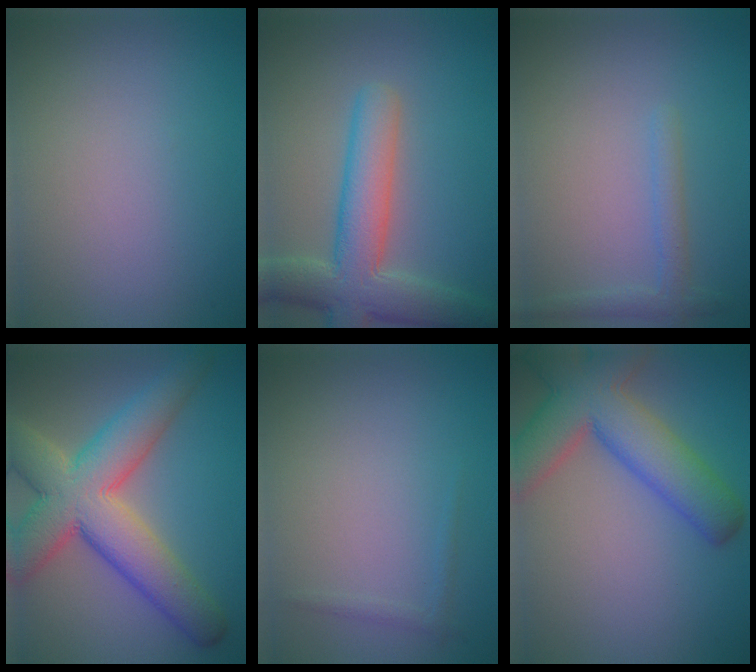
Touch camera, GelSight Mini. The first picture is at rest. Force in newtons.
{"total": 7.1, "press": 7.1, "slide": 0.5}
{"total": 1.7, "press": 1.7, "slide": 0.1}
{"total": 10.2, "press": 10.2, "slide": 0.8}
{"total": 0.7, "press": 0.7, "slide": 0.0}
{"total": 8.7, "press": 8.6, "slide": 0.5}